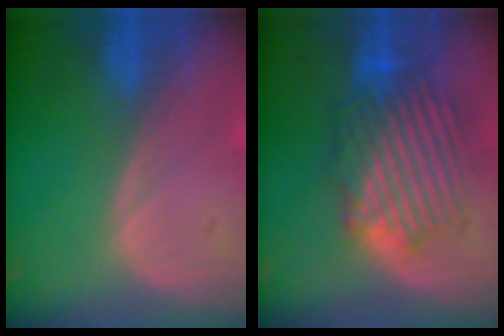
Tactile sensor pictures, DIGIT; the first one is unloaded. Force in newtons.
{"total": 8.9, "press": 8.6, "slide": 2.3}